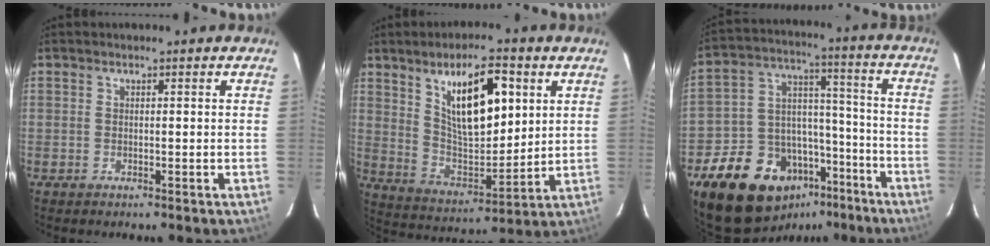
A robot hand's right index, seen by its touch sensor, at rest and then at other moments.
{"total": 15.9, "force": [6.6, 6.3, 13.0], "torque": [-0.215, 0.002, 0.130]}
{"total": 20.0, "force": [-12.9, 13.0, 8.2], "torque": [-0.182, 0.059, -0.176]}